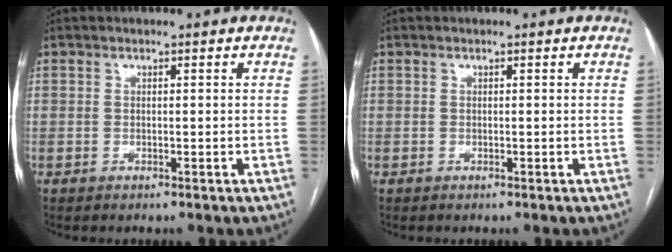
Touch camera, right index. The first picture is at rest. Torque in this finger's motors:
{"motor_torque": [0.07, 0.07, 0.02, 0.01]}